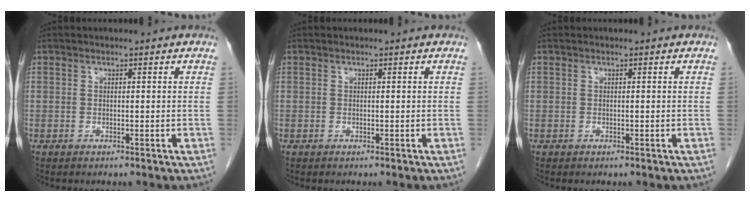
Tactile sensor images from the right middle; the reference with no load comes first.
{"total": 0.0}
{"total": 0.0}